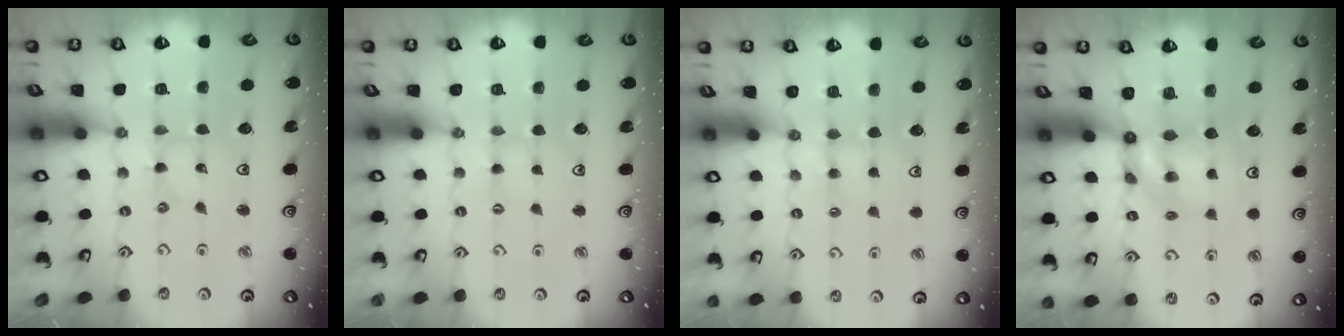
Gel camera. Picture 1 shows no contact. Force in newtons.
{"total": 1.5, "press": 1.5, "slide": 0.3}
{"total": 2.8, "press": 2.7, "slide": 0.6}
{"total": 5.1, "press": 5.1, "slide": 0.3}